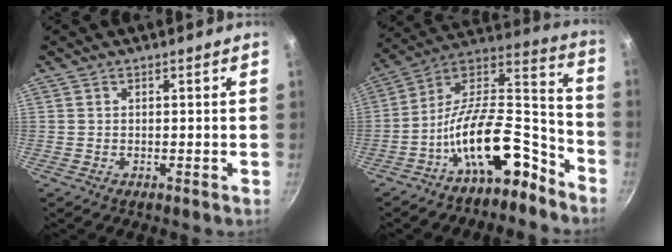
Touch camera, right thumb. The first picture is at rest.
{"total": 17.8, "force": [-10.6, 7.6, 12.0], "torque": [-0.153, 0.117, -0.187]}